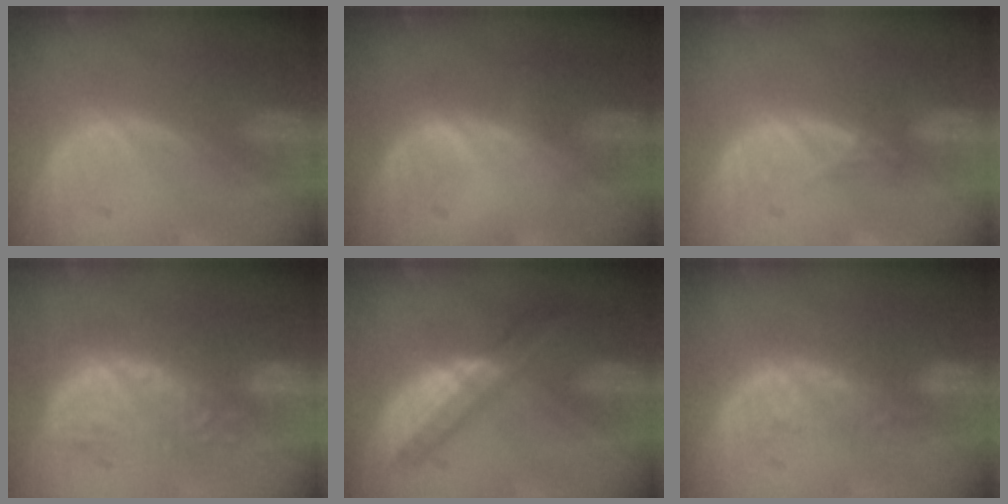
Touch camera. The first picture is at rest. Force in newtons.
{"total": 0.5, "press": 0.1, "slide": 0.5}
{"total": 1.1, "press": 1.1, "slide": 0.2}
{"total": 9.9, "press": 8.7, "slide": 4.8}
{"total": 5.4, "press": 5.3, "slide": 1.3}
{"total": 4.3, "press": 4.0, "slide": 1.6}